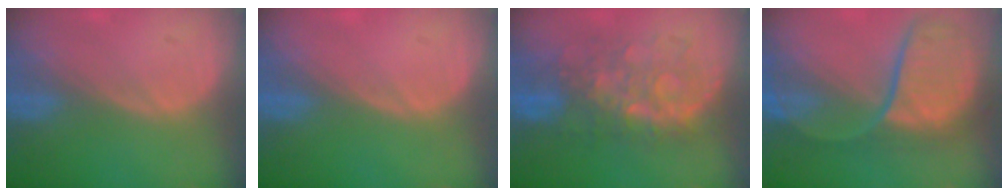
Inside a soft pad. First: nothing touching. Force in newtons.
{"total": 0.0}
{"total": 8.6, "press": 8.3, "slide": 2.1}
{"total": 11.4, "press": 9.7, "slide": 5.9}